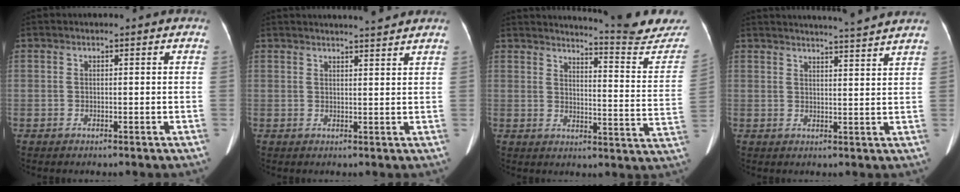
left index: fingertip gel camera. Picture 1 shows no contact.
{"total": 6.0, "force": [5.6, -0.5, 2.0], "torque": [-0.029, 0.008, 0.065]}
{"total": 15.6, "force": [15.3, 0.0, 3.0], "torque": [-0.034, -0.097, 0.168]}
{"total": 9.4, "force": [8.8, -1.5, 2.9], "torque": [-0.043, -0.004, 0.105]}